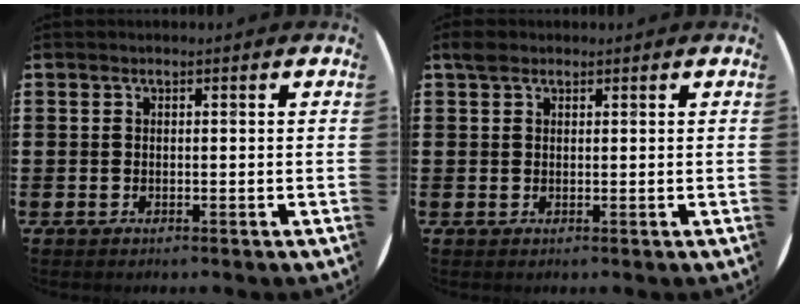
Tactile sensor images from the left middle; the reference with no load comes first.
{"total": 2.0, "force": [1.7, 1.0, 0.5], "torque": [0.003, -0.001, 0.029]}